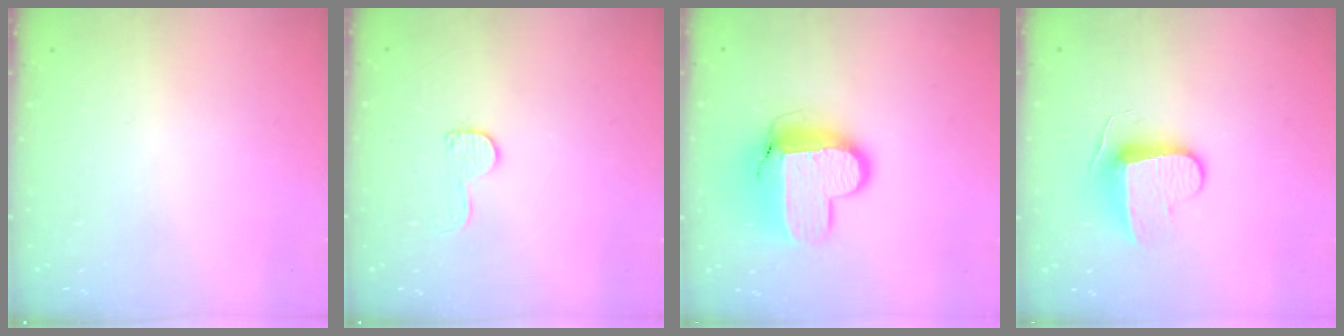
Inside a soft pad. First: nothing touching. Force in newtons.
{"total": 8.4, "press": 8.4, "slide": 0.5}
{"total": 12.4, "press": 12.4, "slide": 1.0}
{"total": 8.7, "press": 8.7, "slide": 0.7}